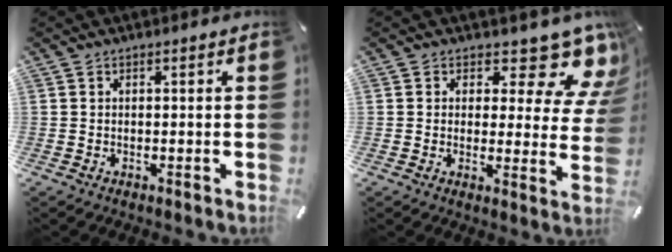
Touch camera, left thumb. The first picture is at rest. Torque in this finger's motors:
{"motor_torque": [0.66, -0.35, 0.22, -0.08, -0.01]}